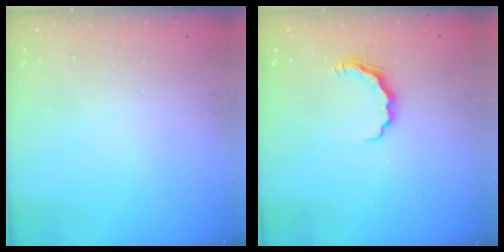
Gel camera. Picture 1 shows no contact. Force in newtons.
{"total": 5.8, "press": 5.8, "slide": 0.6}